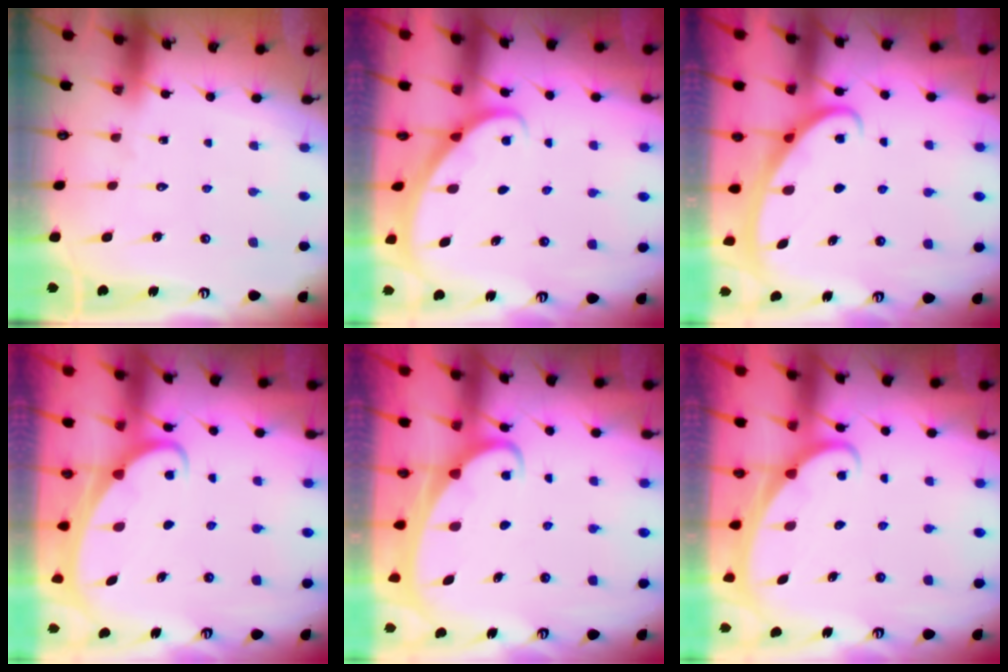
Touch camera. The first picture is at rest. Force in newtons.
{"total": 2.0, "press": 2.0, "slide": 0.1}
{"total": 2.6, "press": 2.6, "slide": 0.4}
{"total": 1.9, "press": 1.9, "slide": 0.3}
{"total": 2.2, "press": 2.2, "slide": 0.3}
{"total": 2.1, "press": 2.1, "slide": 0.1}